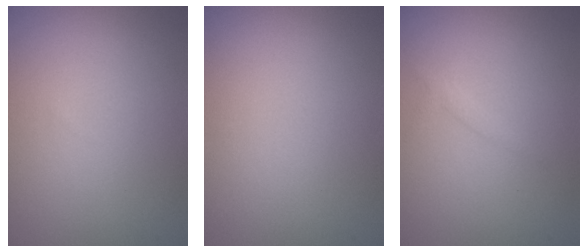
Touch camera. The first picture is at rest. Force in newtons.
{"total": 0.0}
{"total": 0.8, "press": 0.8, "slide": 0.1}